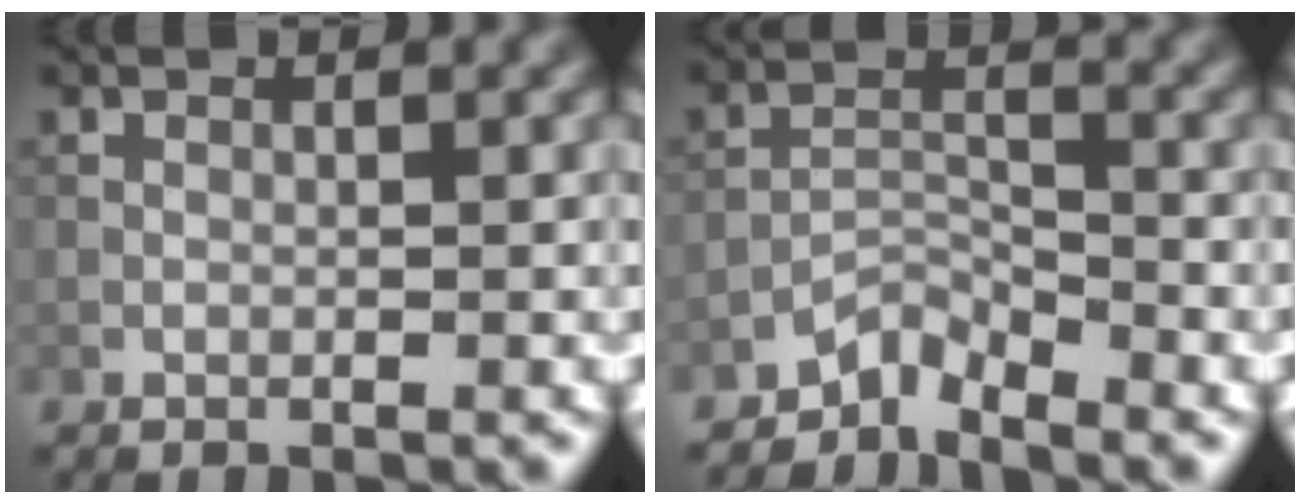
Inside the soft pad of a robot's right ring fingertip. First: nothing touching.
{"total": 2.6, "force": [-2.5, 0.5, 0.5], "torque": [-0.003, 0.009, -0.053]}